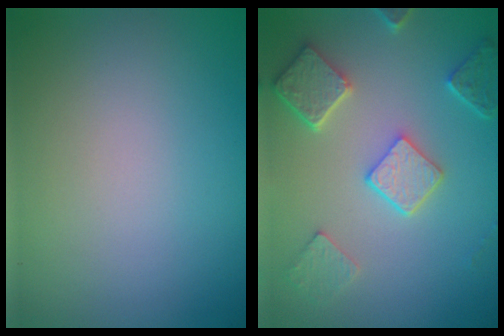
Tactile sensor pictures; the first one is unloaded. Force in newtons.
{"total": 5.0, "press": 3.9, "slide": 3.0}